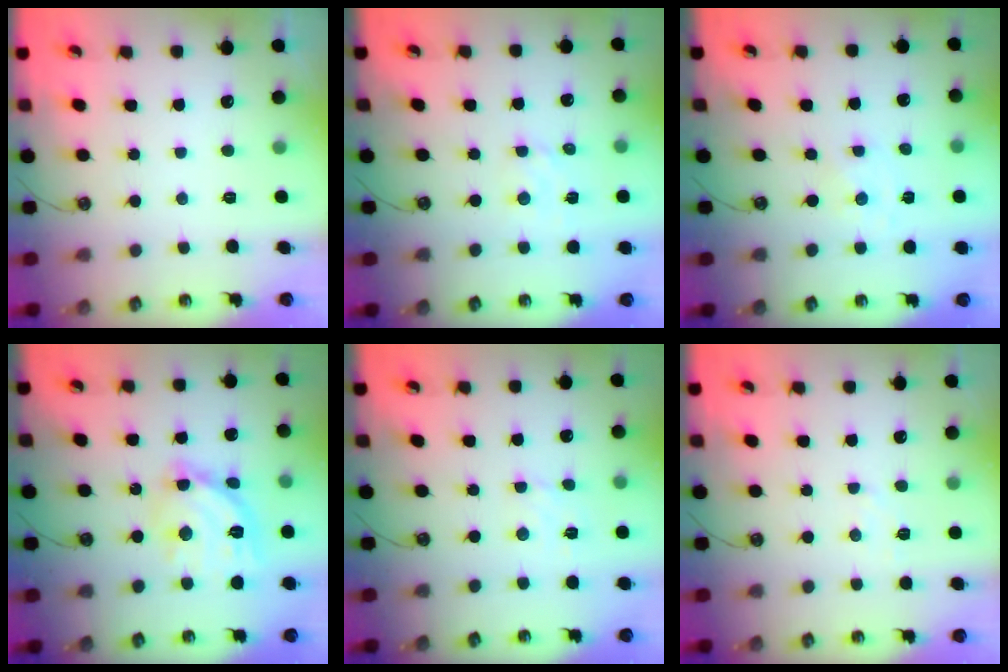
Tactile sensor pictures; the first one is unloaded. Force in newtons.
{"total": 2.0, "press": 2.0, "slide": 0.3}
{"total": 0.0}
{"total": 15.1, "press": 15.0, "slide": 1.0}
{"total": 3.0, "press": 2.9, "slide": 0.5}
{"total": 4.7, "press": 4.6, "slide": 0.7}